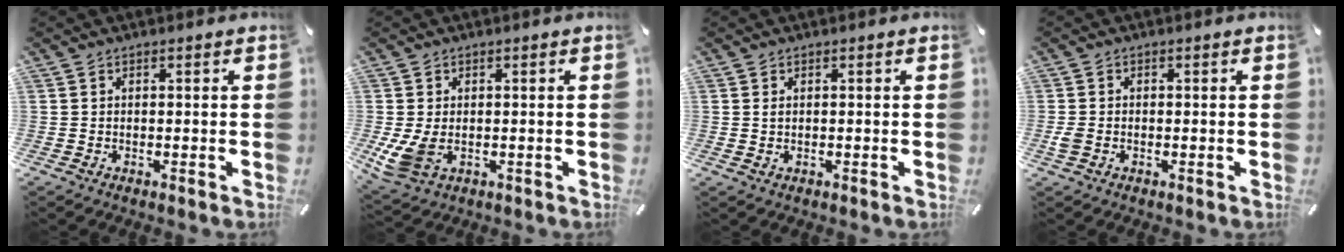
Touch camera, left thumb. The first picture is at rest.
{"total": 5.4, "force": [-0.3, 4.0, 3.6], "torque": [-0.090, -0.006, -0.008]}
{"total": 0.9, "force": [0.3, 0.3, 0.8], "torque": [-0.017, 0.001, 0.004]}
{"total": 1.9, "force": [-0.5, 1.3, 1.3], "torque": [-0.030, 0.000, -0.011]}